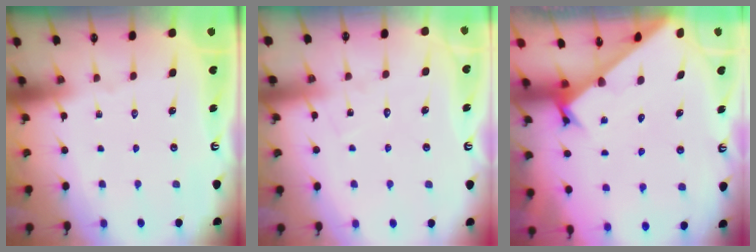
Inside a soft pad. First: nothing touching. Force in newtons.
{"total": 6.2, "press": 6.2, "slide": 0.4}
{"total": 2.3, "press": 2.3, "slide": 0.2}